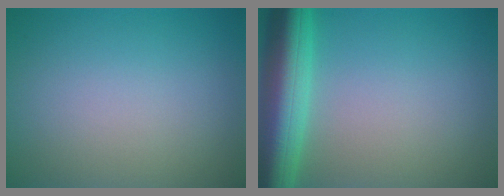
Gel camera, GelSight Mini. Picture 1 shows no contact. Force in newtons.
{"total": 8.1, "press": 8.1, "slide": 0.6}